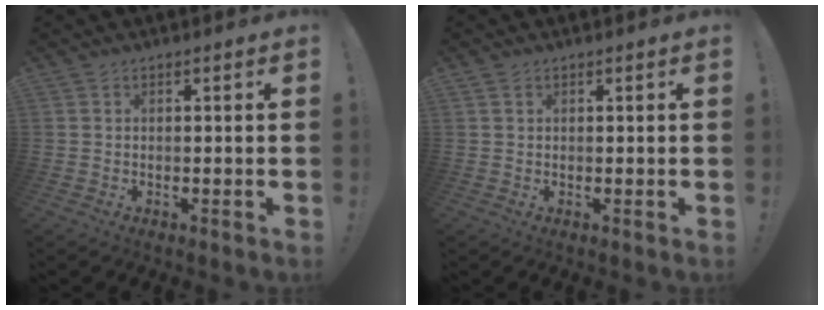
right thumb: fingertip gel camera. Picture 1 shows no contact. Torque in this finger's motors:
{"motor_torque": [-0.26, -0.36, -0.38, 0.22, -0.02]}